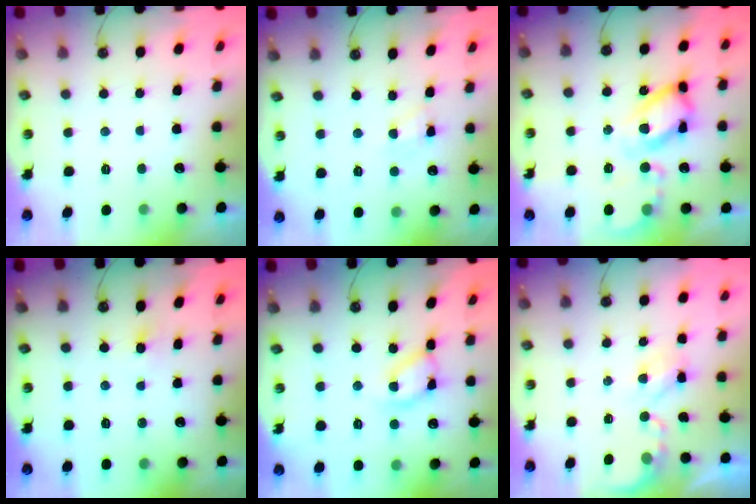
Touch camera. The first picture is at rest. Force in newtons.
{"total": 6.0, "press": 5.9, "slide": 0.7}
{"total": 13.9, "press": 13.8, "slide": 1.3}
{"total": 5.2, "press": 5.1, "slide": 0.6}
{"total": 13.2, "press": 13.2, "slide": 1.0}
{"total": 2.8, "press": 2.8, "slide": 0.4}